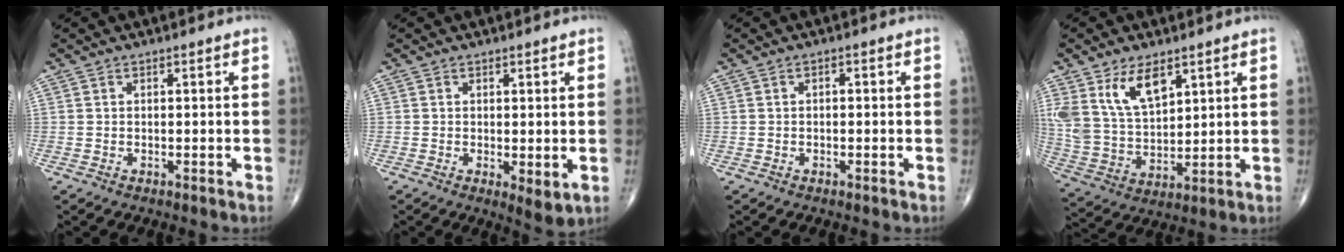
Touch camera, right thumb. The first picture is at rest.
{"total": 3.6, "force": [-0.4, 1.2, 3.4], "torque": [-0.049, -0.014, -0.004]}
{"total": 0.7, "force": [0.0, 0.4, 0.5], "torque": [-0.007, 0.001, -0.003]}
{"total": 11.8, "force": [6.5, 6.1, 7.7], "torque": [-0.135, -0.026, 0.141]}